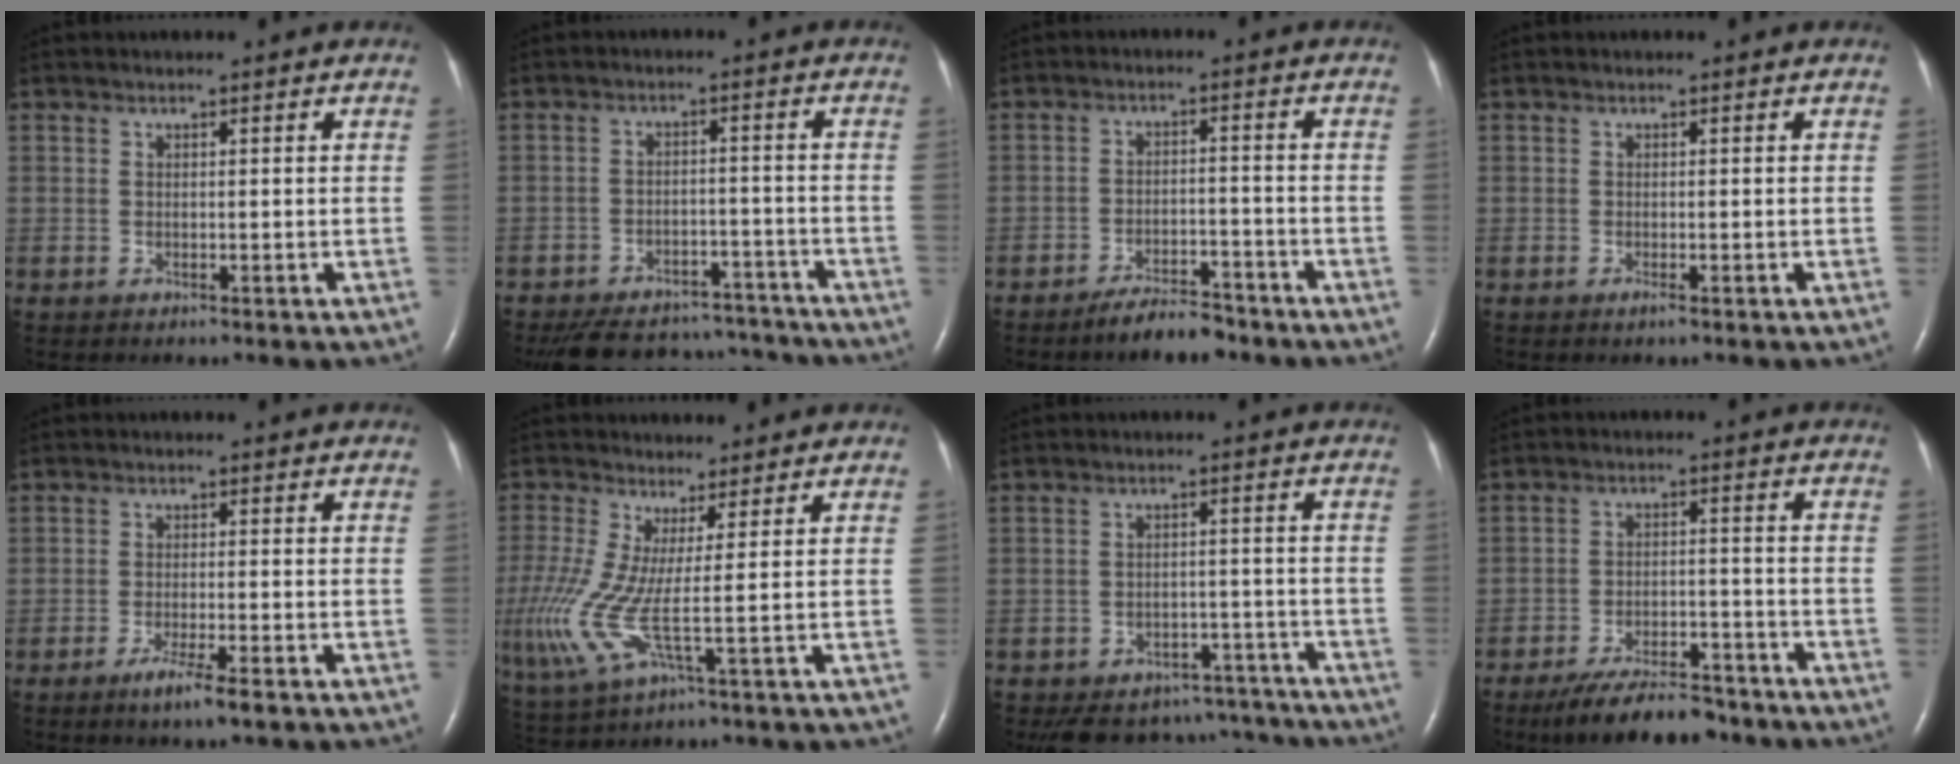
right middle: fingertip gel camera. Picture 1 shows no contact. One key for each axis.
{"total": 16.1, "fx": -14.3, "fy": 6.0, "fz": 4.3, "tx": -0.099, "ty": 0.010, "tz": -0.193}
{"total": 5.5, "fx": -4.6, "fy": 1.4, "fz": 2.5, "tx": -0.049, "ty": -0.002, "tz": -0.079}
{"total": 0.6, "fx": -0.3, "fy": 0.0, "fz": 0.4, "tx": -0.012, "ty": -0.002, "tz": -0.006}
{"total": 4.0, "fx": -2.5, "fy": -0.1, "fz": 3.2, "tx": -0.064, "ty": -0.010, "tz": -0.047}
{"total": 10.0, "fx": -0.6, "fy": 1.1, "fz": 9.9, "tx": -0.252, "ty": -0.011, "tz": -0.010}
{"total": 12.7, "fx": -11.4, "fy": 5.5, "fz": 1.9, "tx": -0.026, "ty": 0.024, "tz": -0.139}
{"total": 10.7, "fx": -9.0, "fy": 2.9, "fz": 5.1, "tx": -0.084, "ty": -0.008, "tz": -0.147}